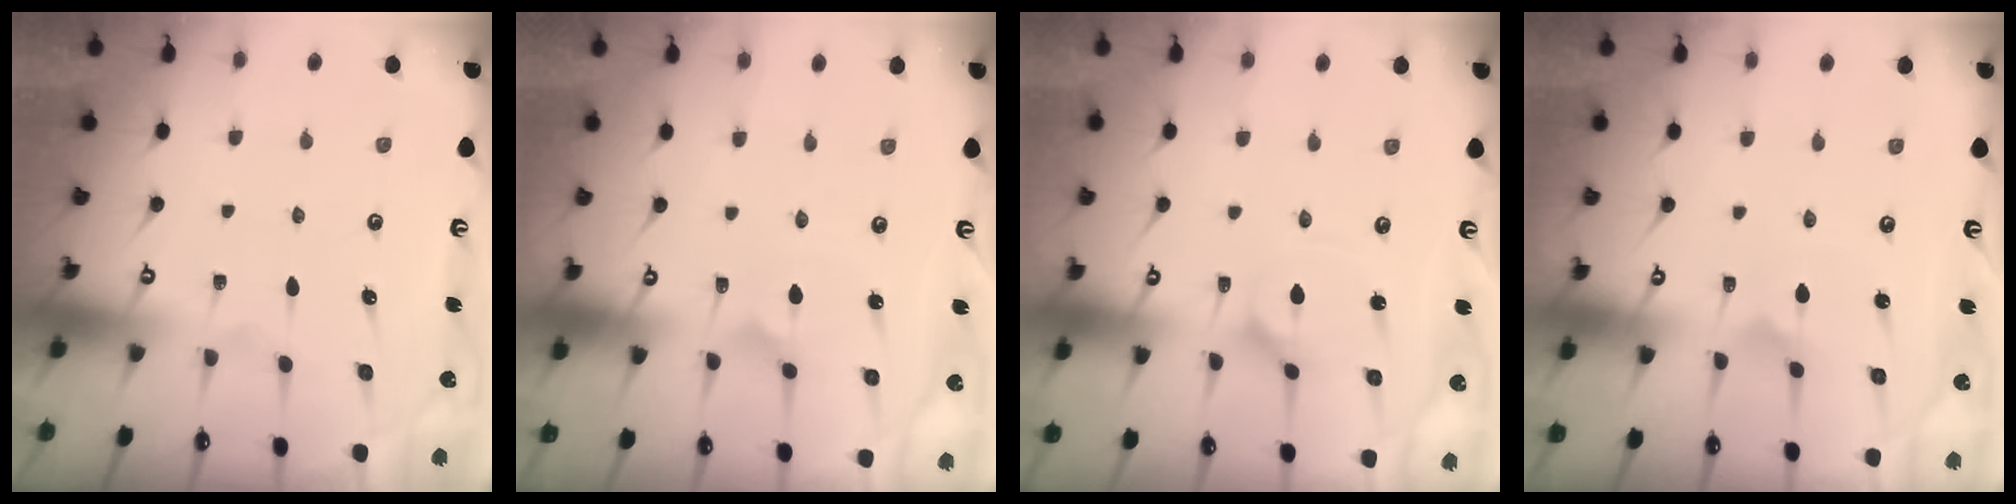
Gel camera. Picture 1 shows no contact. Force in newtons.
{"total": 2.4, "press": 2.4, "slide": 0.2}
{"total": 3.1, "press": 3.1, "slide": 0.3}
{"total": 3.3, "press": 3.3, "slide": 0.3}